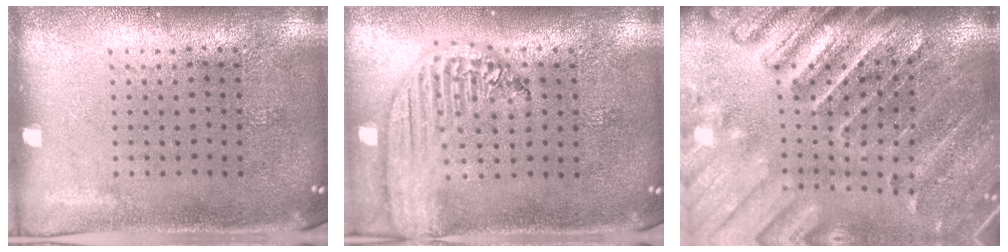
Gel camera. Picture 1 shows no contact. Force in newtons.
{"total": 2.3, "press": 2.0, "slide": 1.2}
{"total": 4.1, "press": 3.5, "slide": 2.2}